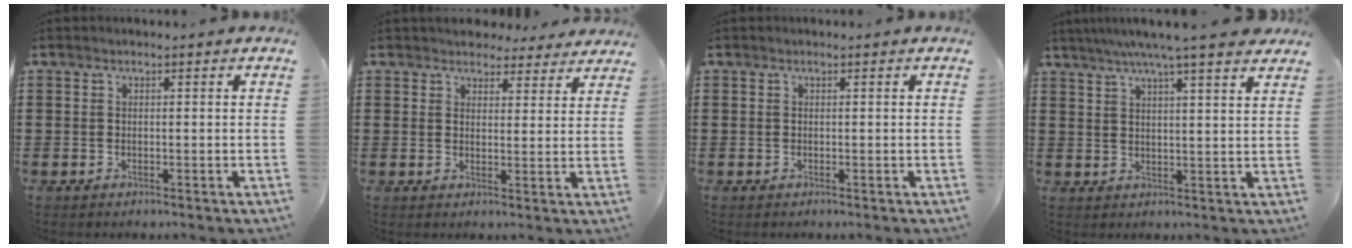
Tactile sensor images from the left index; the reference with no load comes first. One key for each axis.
{"total": 4.0, "fx": 3.8, "fy": 1.3, "fz": 0.5, "tx": -0.014, "ty": -0.011, "tz": 0.070}
{"total": 0.0}
{"total": 5.9, "fx": 4.8, "fy": -0.4, "fz": 3.4, "tx": -0.081, "ty": -0.014, "tz": 0.081}